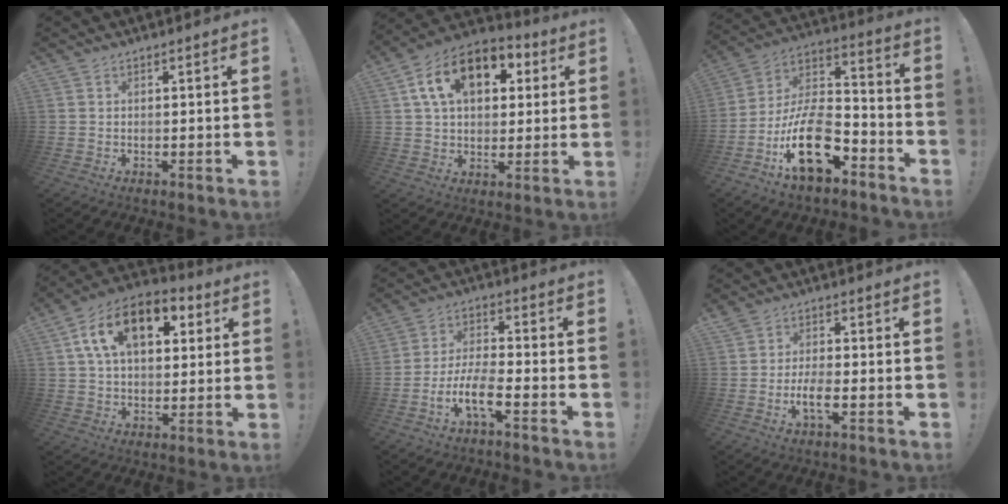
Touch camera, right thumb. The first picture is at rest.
{"total": 16.1, "force": [6.0, 10.6, 10.5], "torque": [-0.172, -0.006, 0.110]}
{"total": 20.6, "force": [-9.2, 10.4, 15.2], "torque": [-0.278, 0.050, -0.150]}
{"total": 16.6, "force": [6.2, 10.1, 11.6], "torque": [-0.196, -0.002, 0.110]}
{"total": 9.8, "force": [-5.2, 2.9, 7.8], "torque": [-0.151, 0.012, -0.095]}
{"total": 5.0, "force": [-1.6, 1.3, 4.5], "torque": [-0.094, -0.007, -0.031]}